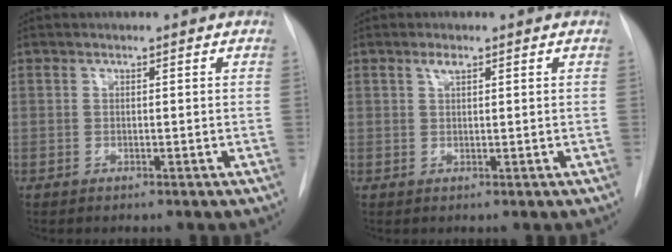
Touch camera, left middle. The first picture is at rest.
{"total": 1.2, "force": [0.8, 0.3, 0.9], "torque": [-0.016, 0.002, 0.015]}